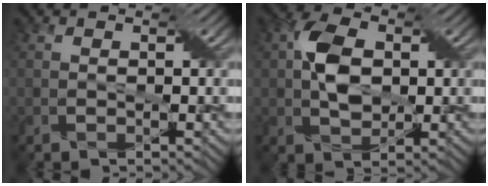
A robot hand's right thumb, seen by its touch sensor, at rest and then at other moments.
{"total": 6.2, "force": [0.7, 4.0, 4.6], "torque": [-0.094, 0.009, 0.007]}